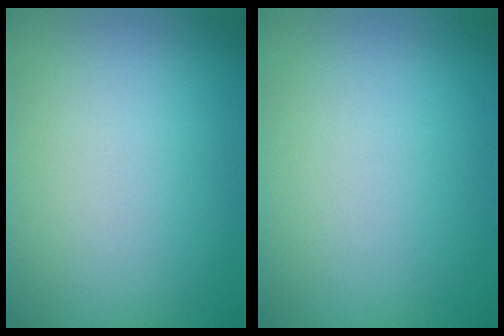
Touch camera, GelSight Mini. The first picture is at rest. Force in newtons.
{"total": 0.0}